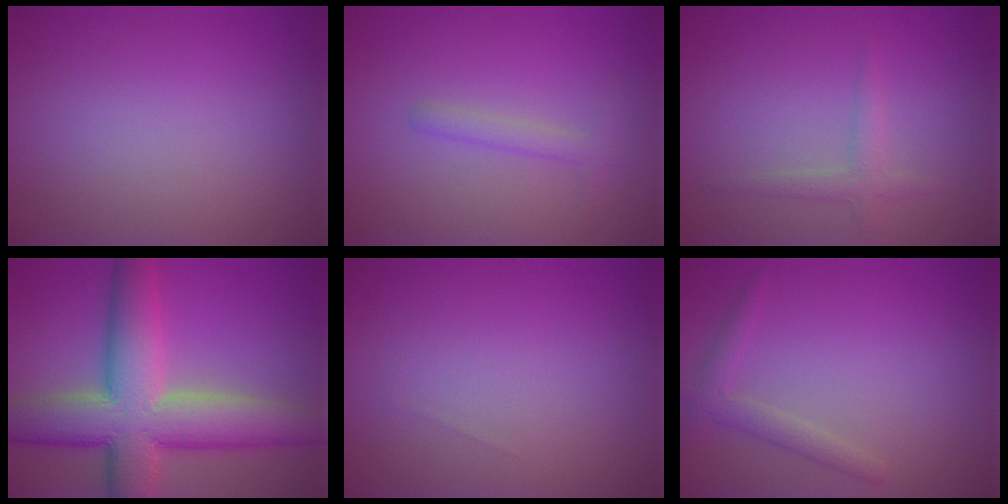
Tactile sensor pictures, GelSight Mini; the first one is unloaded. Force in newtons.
{"total": 1.8, "press": 1.8, "slide": 0.2}
{"total": 1.5, "press": 1.5, "slide": 0.0}
{"total": 11.2, "press": 11.1, "slide": 0.4}
{"total": 0.0}
{"total": 1.9, "press": 1.9, "slide": 0.1}